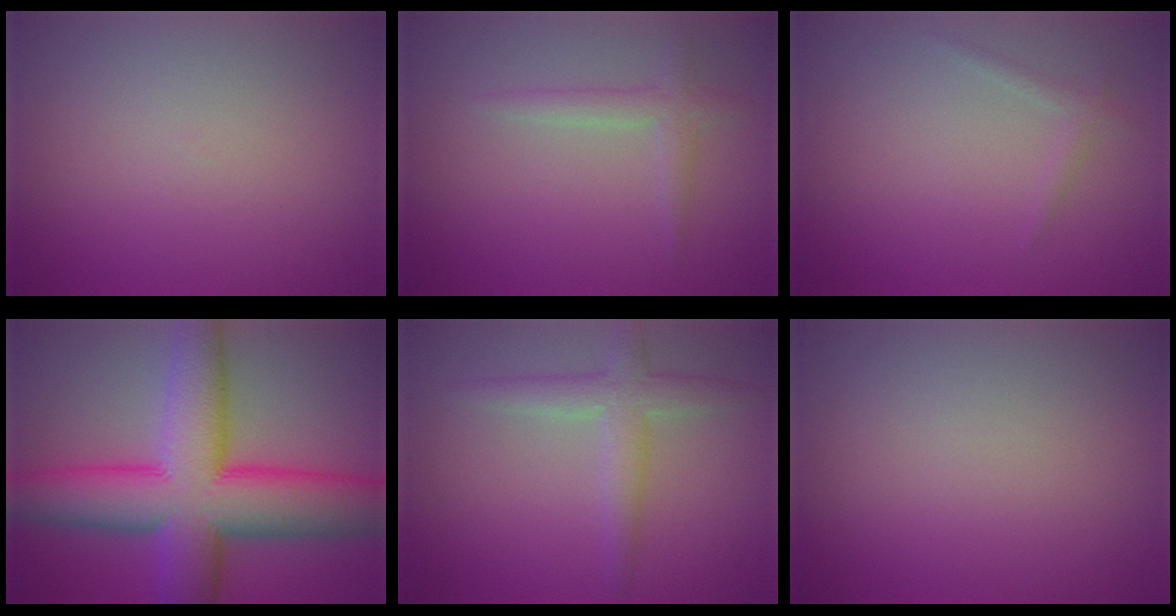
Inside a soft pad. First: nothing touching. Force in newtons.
{"total": 1.7, "press": 1.7, "slide": 0.1}
{"total": 0.9, "press": 0.9, "slide": 0.0}
{"total": 12.9, "press": 12.9, "slide": 0.3}
{"total": 3.0, "press": 3.0, "slide": 0.1}
{"total": 0.0}